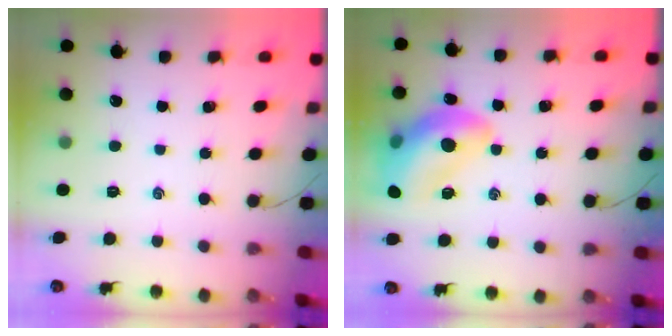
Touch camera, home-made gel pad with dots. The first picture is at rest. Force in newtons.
{"total": 18.1, "press": 17.9, "slide": 3.1}